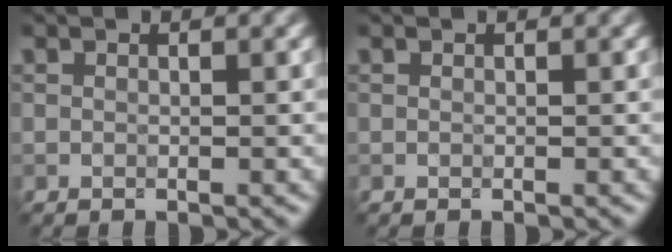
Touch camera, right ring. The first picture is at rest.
{"total": 0.0}